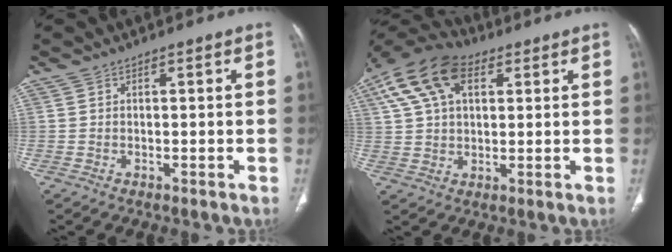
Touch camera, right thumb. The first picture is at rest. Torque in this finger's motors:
{"motor_torque": [-0.51, 1.16, 1.00, 0.18, 0.14]}